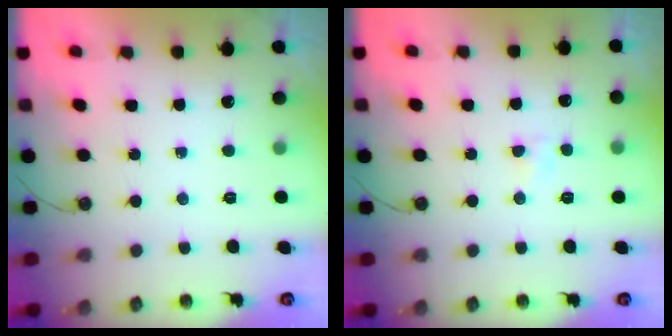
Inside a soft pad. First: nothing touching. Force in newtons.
{"total": 2.5, "press": 2.5, "slide": 0.4}